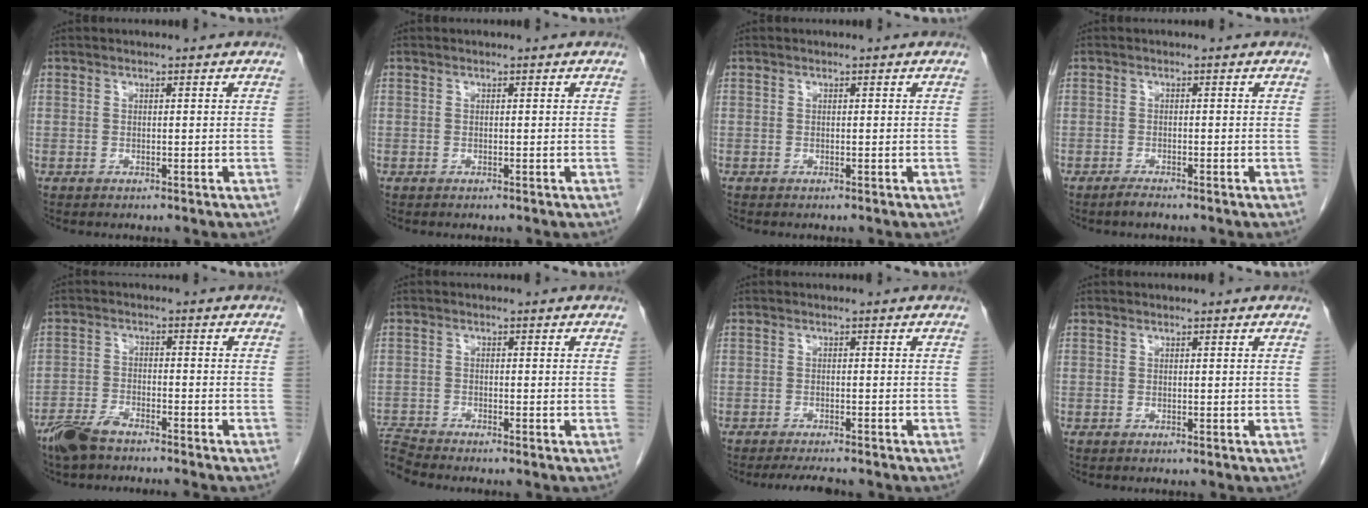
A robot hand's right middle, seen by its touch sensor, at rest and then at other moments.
{"total": 0.0}
{"total": 0.0}
{"total": 1.3, "force": [-1.2, 0.0, 0.6], "torque": [-0.020, -0.005, -0.020]}
{"total": 5.4, "force": [-4.6, 0.9, 2.7], "torque": [-0.058, -0.012, -0.091]}
{"total": 4.0, "force": [-3.8, -1.1, 0.1], "torque": [-0.012, -0.010, -0.073]}
{"total": 4.4, "force": [-4.0, 0.5, 1.9], "torque": [-0.030, -0.012, -0.060]}
{"total": 0.0}